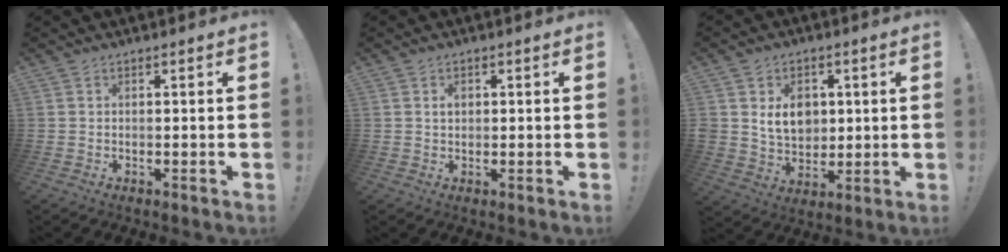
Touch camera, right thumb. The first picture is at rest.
{"total": 2.0, "force": [0.5, 1.7, 0.9], "torque": [-0.007, 0.000, 0.006]}
{"total": 10.3, "force": [2.9, 8.6, 4.8], "torque": [-0.070, -0.014, 0.060]}